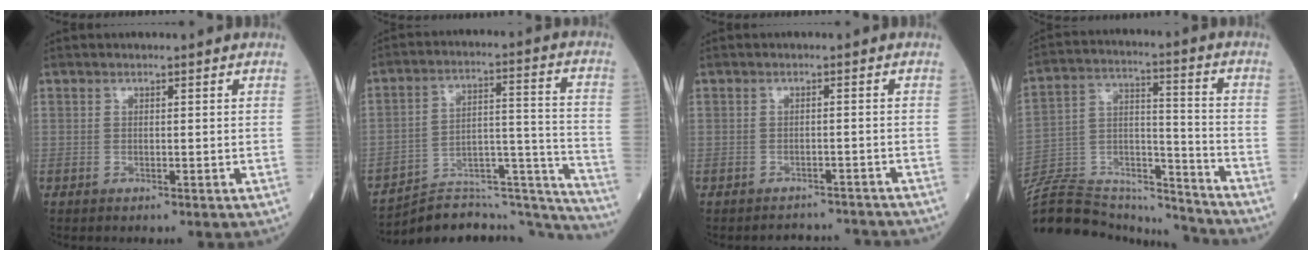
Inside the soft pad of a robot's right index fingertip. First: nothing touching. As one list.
[{"total": 23.7, "force": [-23.0, 3.2, 4.4], "torque": [-0.023, 0.054, -0.321]}, {"total": 5.3, "force": [-5.2, 0.8, -0.4], "torque": [0.010, 0.008, -0.062]}, {"total": 22.1, "force": [-20.7, 4.9, 5.9], "torque": [-0.153, 0.032, -0.336]}]